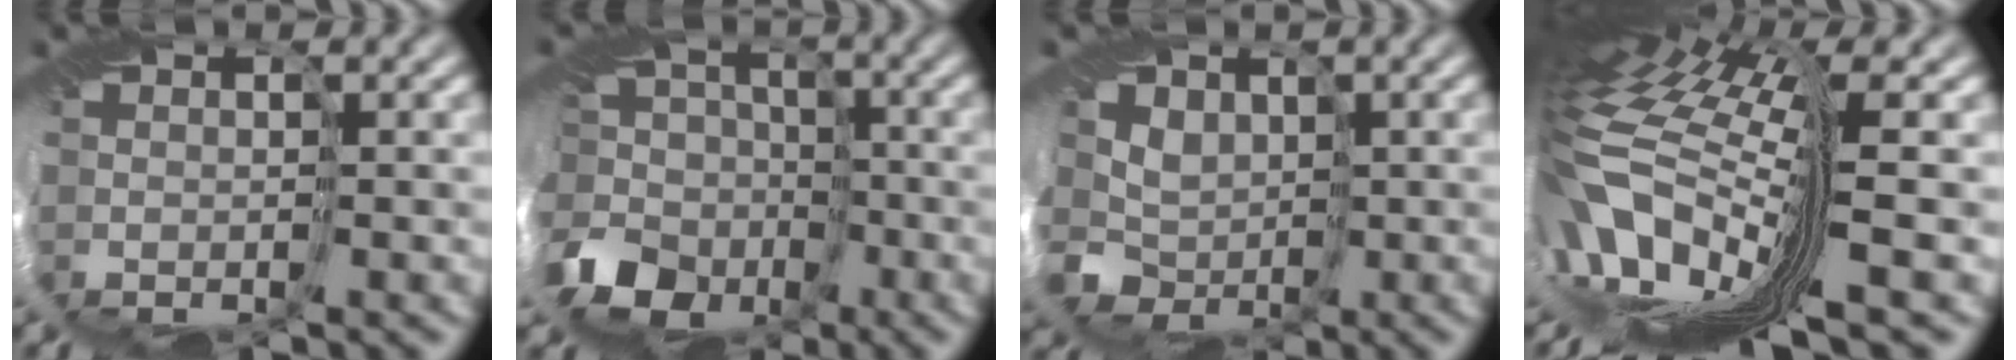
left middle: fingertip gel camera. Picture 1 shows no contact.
{"total": 11.5, "force": [-5.2, 9.2, 4.5], "torque": [-0.097, -0.020, -0.114]}
{"total": 3.0, "force": [-0.1, 3.0, 0.3], "torque": [-0.003, -0.006, -0.016]}
{"total": 15.0, "force": [-2.4, 5.8, 13.6], "torque": [-0.296, -0.055, -0.012]}